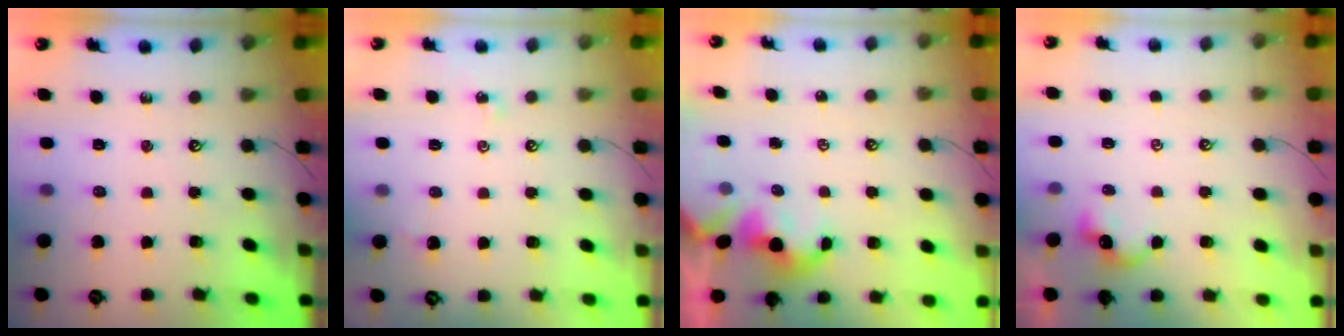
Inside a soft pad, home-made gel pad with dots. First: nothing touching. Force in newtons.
{"total": 1.6, "press": 1.6, "slide": 0.4}
{"total": 1.5, "press": 1.5, "slide": 0.3}
{"total": 1.7, "press": 1.7, "slide": 0.2}